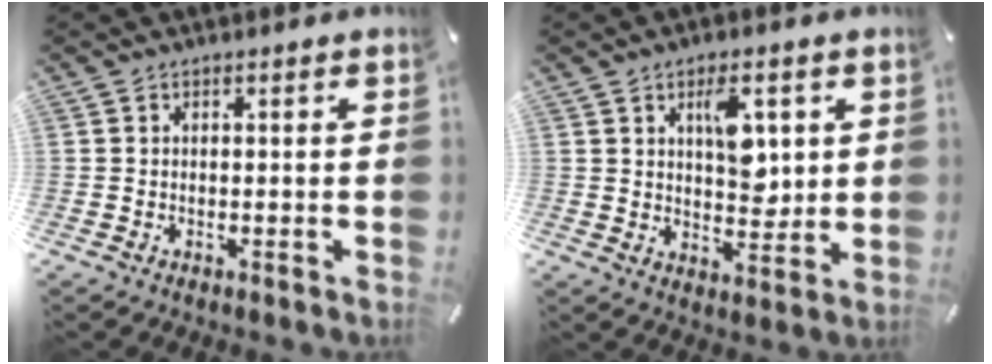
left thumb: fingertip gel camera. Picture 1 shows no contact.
{"total": 8.9, "force": [3.1, 5.1, 6.6], "torque": [-0.091, -0.009, 0.048]}